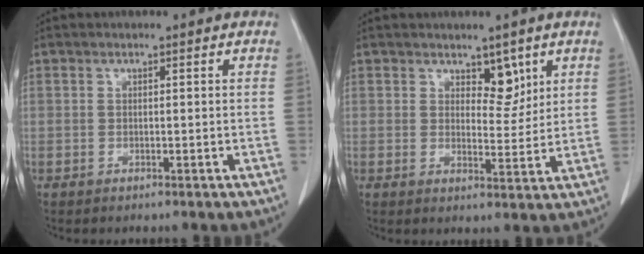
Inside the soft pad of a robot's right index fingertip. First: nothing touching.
{"total": 4.2, "force": [2.7, 2.1, 2.5], "torque": [-0.024, -0.006, 0.041]}